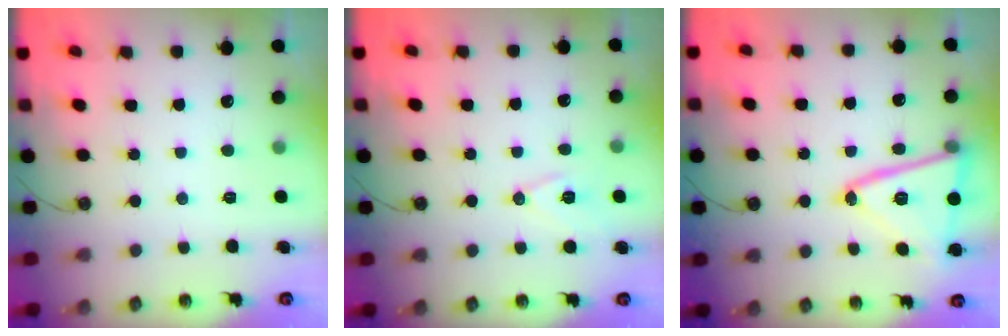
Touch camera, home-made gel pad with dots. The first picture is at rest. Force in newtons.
{"total": 8.5, "press": 7.8, "slide": 3.5}
{"total": 19.0, "press": 18.9, "slide": 1.7}